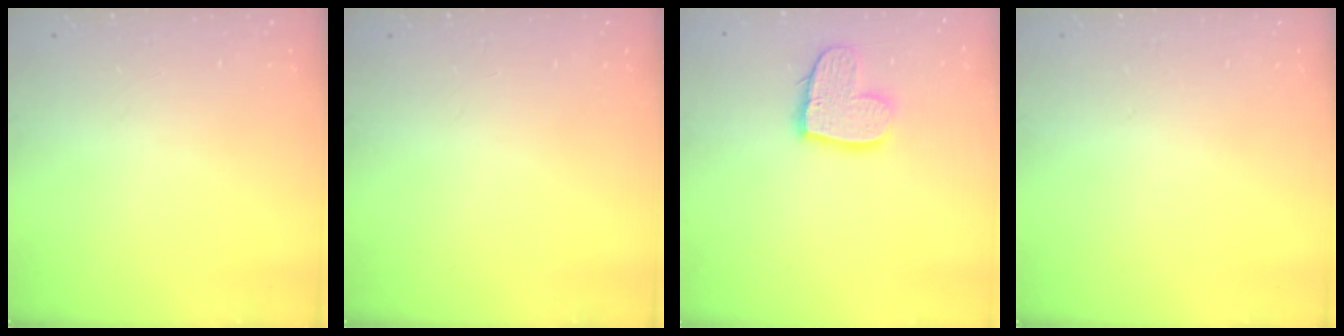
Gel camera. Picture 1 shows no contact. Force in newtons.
{"total": 0.0}
{"total": 12.6, "press": 12.5, "slide": 1.0}
{"total": 0.0}